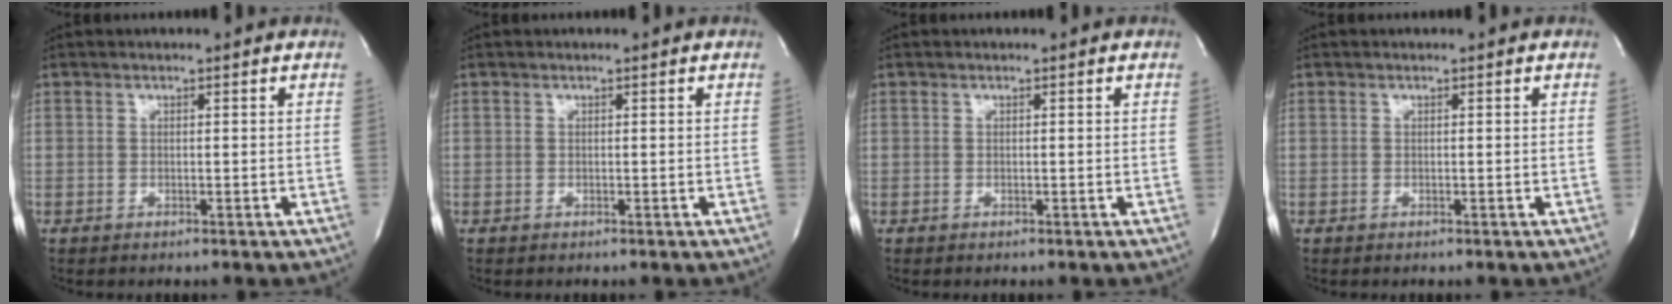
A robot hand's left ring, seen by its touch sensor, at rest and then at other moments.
{"total": 0.0}
{"total": 0.0}
{"total": 0.0}